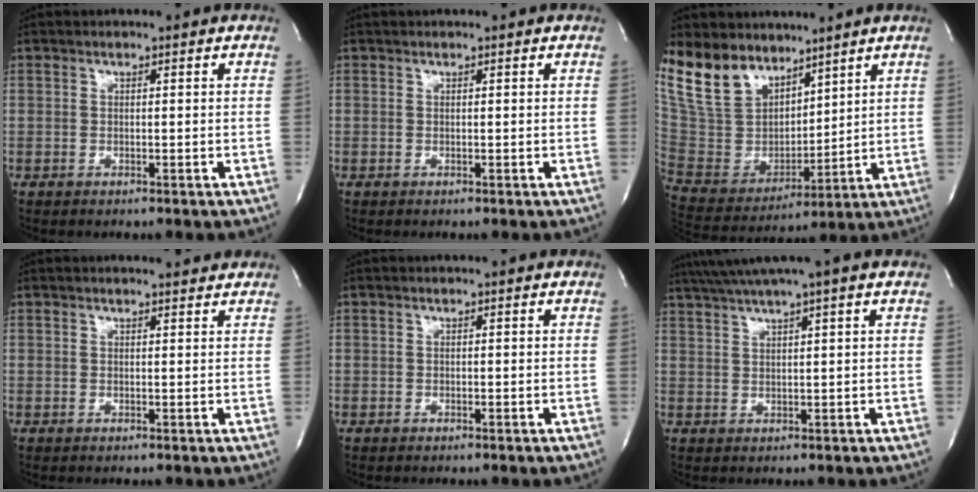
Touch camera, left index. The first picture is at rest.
{"total": 1.4, "force": [1.3, 0.1, 0.5], "torque": [-0.007, 0.021, 0.019]}
{"total": 15.1, "force": [11.7, 7.9, 5.4], "torque": [-0.131, 0.017, 0.235]}
{"total": 2.1, "force": [2.0, 0.2, 0.3], "torque": [-0.006, -0.008, 0.024]}
{"total": 0.0}
{"total": 7.1, "force": [5.5, -1.4, 4.3], "torque": [-0.073, 0.017, 0.088]}